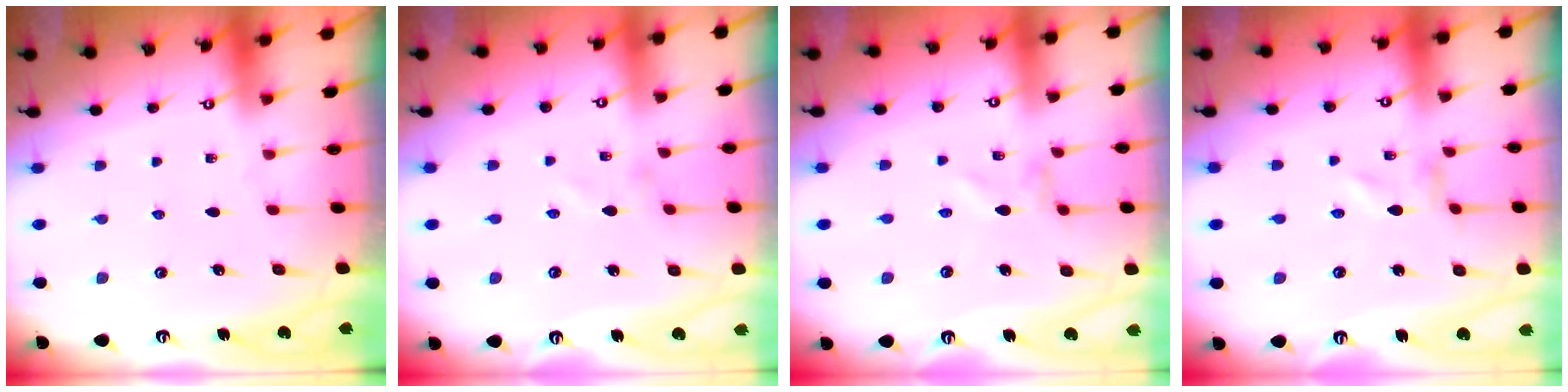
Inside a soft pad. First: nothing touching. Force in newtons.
{"total": 0.0}
{"total": 0.0}
{"total": 0.0}